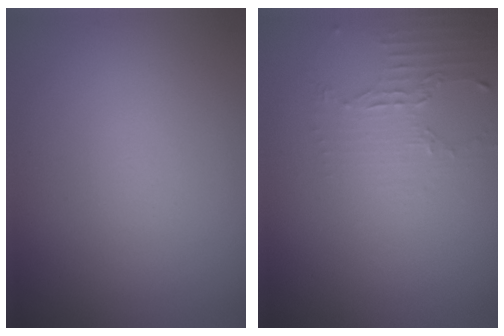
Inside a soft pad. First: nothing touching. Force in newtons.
{"total": 2.0, "press": 1.5, "slide": 1.4}